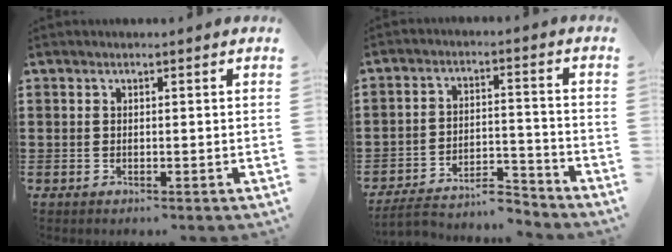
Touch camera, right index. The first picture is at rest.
{"total": 5.8, "force": [-5.4, 1.3, 1.8], "torque": [-0.025, 0.014, -0.102]}